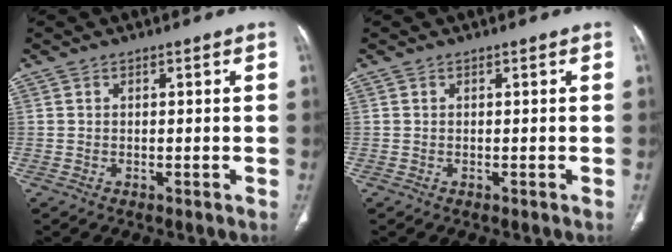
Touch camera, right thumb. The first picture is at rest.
{"total": 0.0}